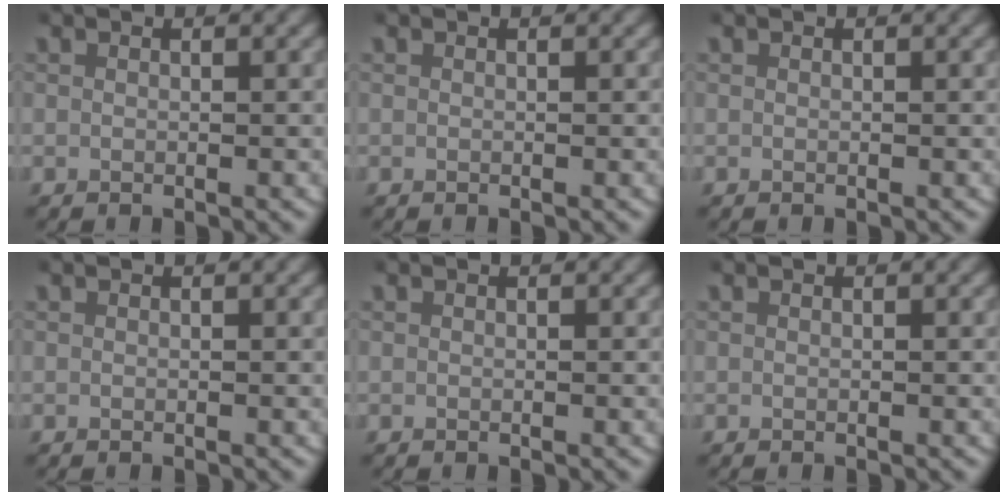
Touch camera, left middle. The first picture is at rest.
{"total": 0.0}
{"total": 0.0}
{"total": 0.0}
{"total": 0.0}
{"total": 0.0}